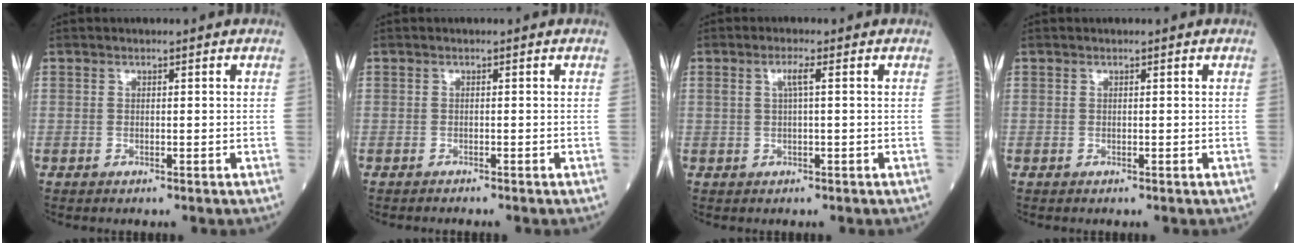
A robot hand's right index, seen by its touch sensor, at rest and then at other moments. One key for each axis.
{"total": 0.6, "fx": -0.6, "fy": -0.2, "fz": 0.0, "tx": -0.008, "ty": -0.002, "tz": -0.011}
{"total": 2.1, "fx": 0.5, "fy": 0.0, "fz": 2.0, "tx": -0.044, "ty": 0.005, "tz": 0.009}
{"total": 0.0}